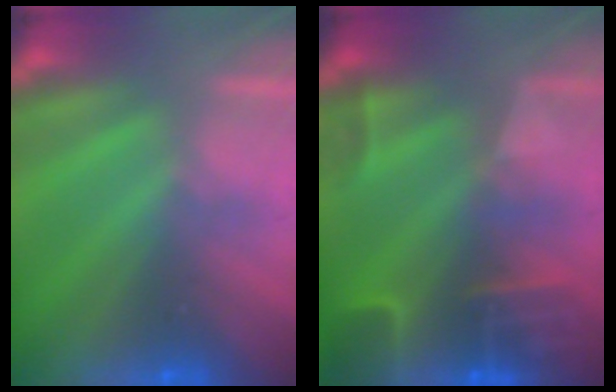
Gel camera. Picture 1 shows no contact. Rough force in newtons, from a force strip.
{"total": 6.8}